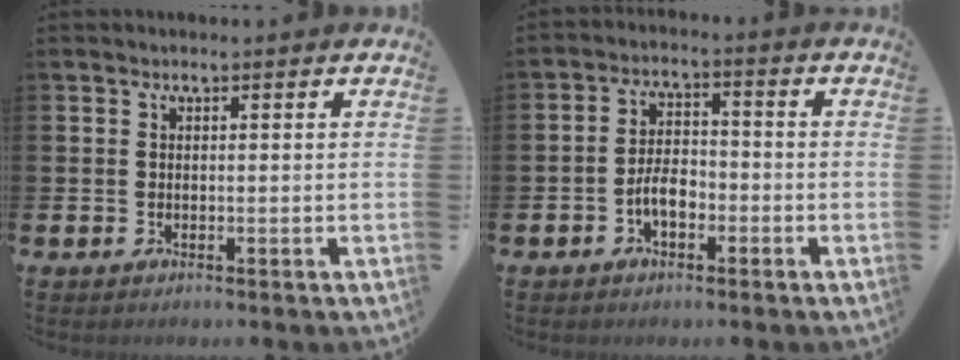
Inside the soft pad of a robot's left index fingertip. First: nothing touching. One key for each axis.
{"total": 4.1, "fx": -1.9, "fy": 2.2, "fz": 2.9, "tx": -0.047, "ty": 0.008, "tz": -0.036}